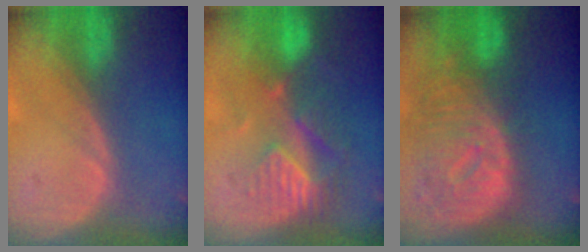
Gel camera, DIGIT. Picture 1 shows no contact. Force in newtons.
{"total": 9.1, "press": 7.9, "slide": 4.5}
{"total": 11.9, "press": 10.2, "slide": 6.1}